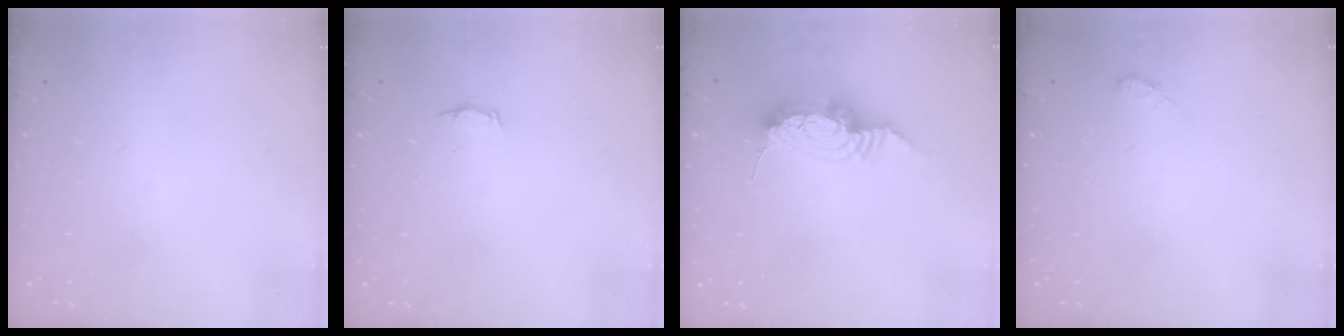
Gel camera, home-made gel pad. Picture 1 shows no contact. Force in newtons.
{"total": 2.8, "press": 2.8, "slide": 0.3}
{"total": 11.9, "press": 11.8, "slide": 1.6}
{"total": 10.5, "press": 4.9, "slide": 9.4}